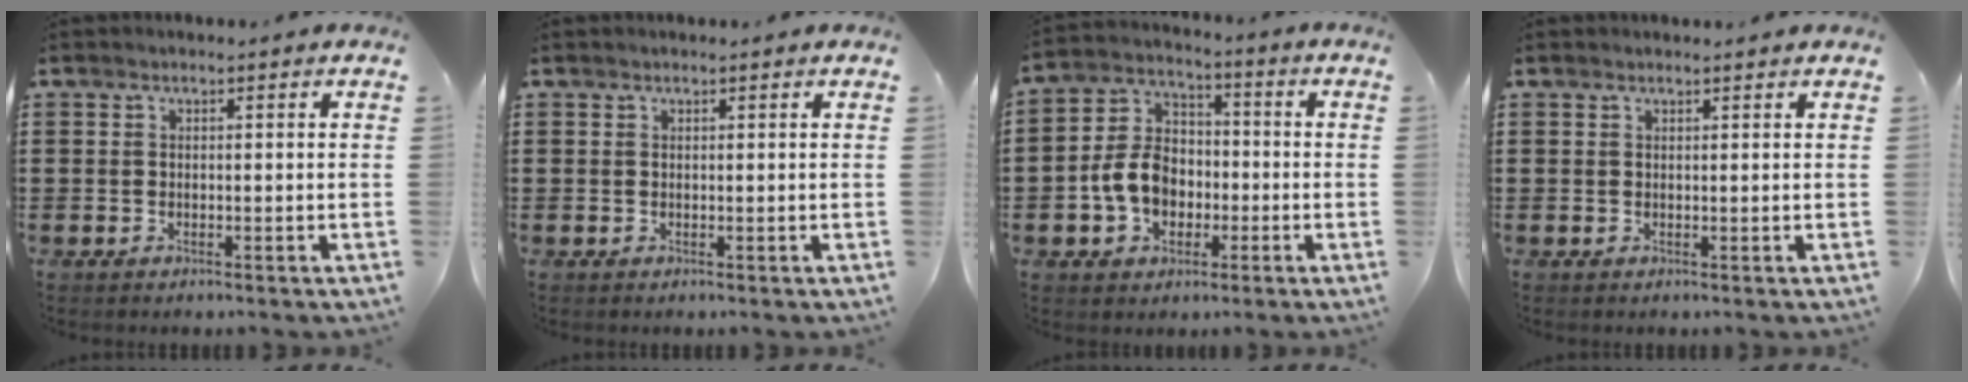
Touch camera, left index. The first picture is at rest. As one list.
[{"total": 0.0}, {"total": 8.3, "force": [-2.2, 6.5, 4.7], "torque": [-0.125, 0.014, -0.049]}, {"total": 0.7, "force": [0.6, -0.1, 0.1], "torque": [-0.004, -0.002, 0.013]}]